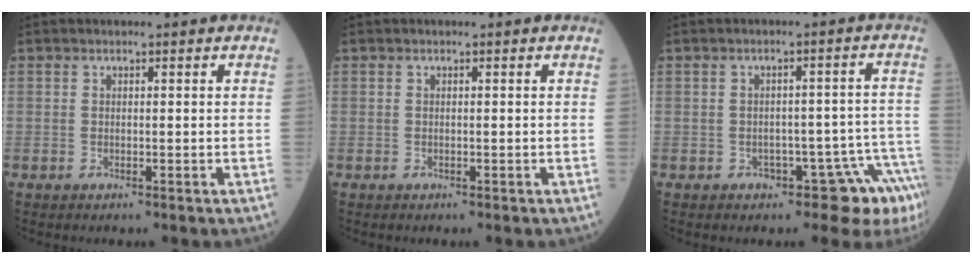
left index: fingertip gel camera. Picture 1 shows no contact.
{"total": 0.0}
{"total": 8.4, "force": [-5.8, 4.0, 4.5], "torque": [-0.025, 0.038, -0.070]}